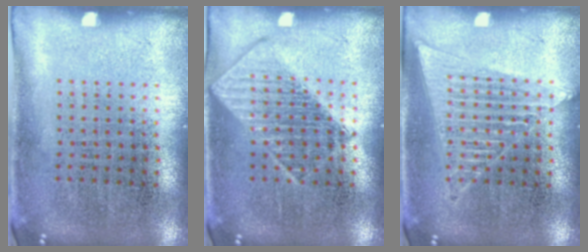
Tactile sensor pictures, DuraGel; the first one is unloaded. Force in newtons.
{"total": 2.7, "press": 2.7, "slide": 0.4}
{"total": 1.3, "press": 1.3, "slide": 0.1}